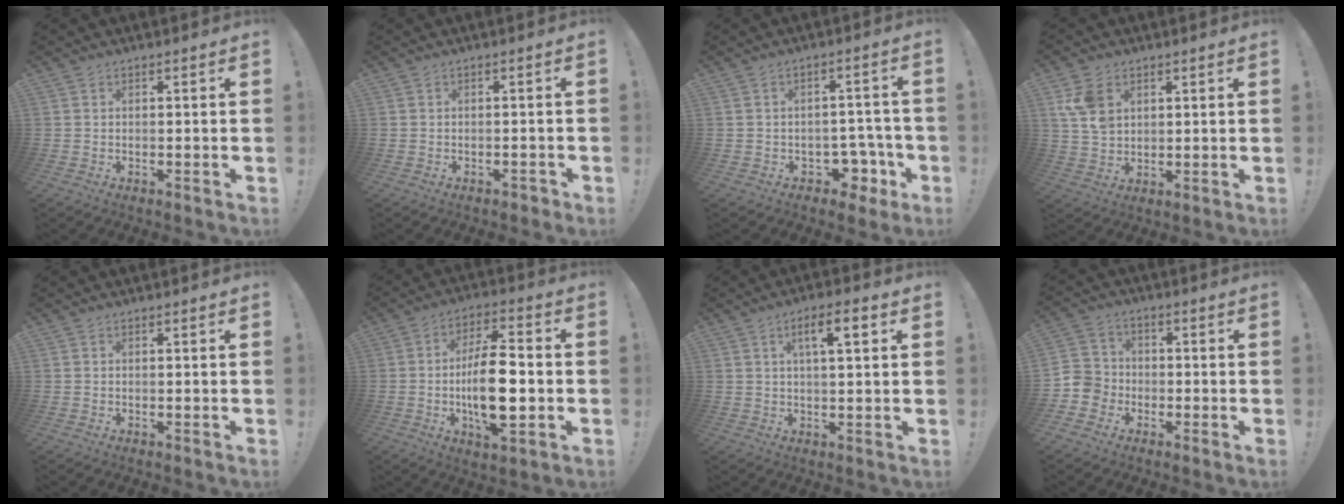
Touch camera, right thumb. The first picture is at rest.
{"total": 1.2, "force": [-0.9, 0.6, 0.6], "torque": [-0.013, 0.008, -0.015]}
{"total": 8.0, "force": [-3.1, 6.4, 3.7], "torque": [-0.033, 0.029, -0.041]}
{"total": 8.4, "force": [3.6, 5.8, 4.8], "torque": [-0.083, -0.005, 0.071]}
{"total": 0.0}
{"total": 16.3, "force": [-1.8, 6.1, 15.0], "torque": [-0.267, -0.002, -0.040]}
{"total": 6.9, "force": [2.5, 1.8, 6.2], "torque": [-0.093, -0.004, 0.033]}
{"total": 6.4, "force": [-3.3, 5.4, 0.7], "torque": [-0.017, 0.031, -0.061]}